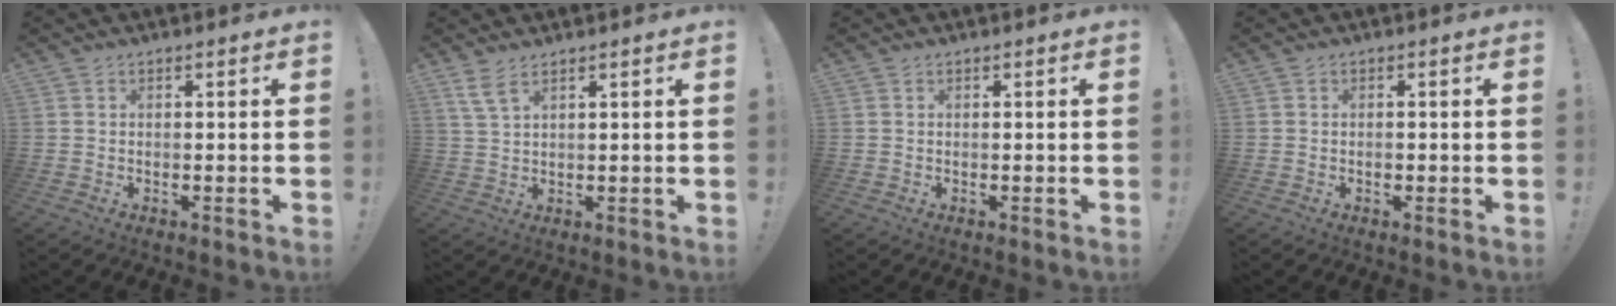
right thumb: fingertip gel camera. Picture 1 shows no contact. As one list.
[{"total": 4.6, "force": [3.1, 1.0, 3.3], "torque": [-0.071, -0.008, 0.057]}, {"total": 0.0}, {"total": 1.0, "force": [-0.6, 0.6, 0.5], "torque": [-0.008, 0.003, -0.012]}]